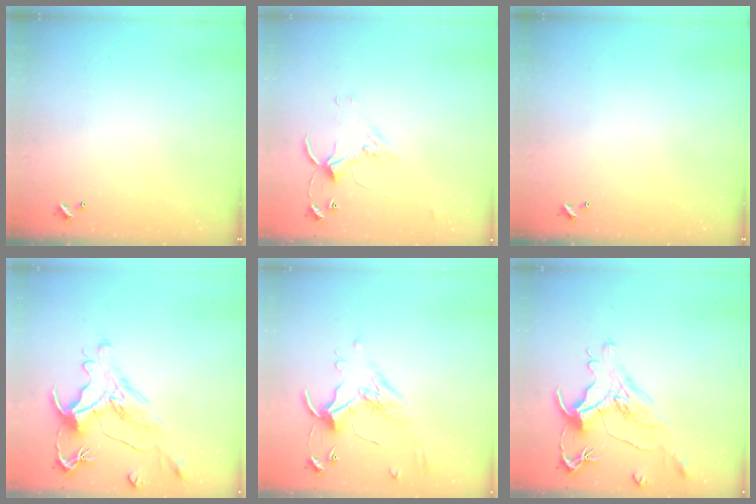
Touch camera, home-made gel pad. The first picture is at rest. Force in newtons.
{"total": 2.8, "press": 2.8, "slide": 0.4}
{"total": 0.0}
{"total": 1.3, "press": 0.1, "slide": 1.3}
{"total": 0.7, "press": 0.6, "slide": 0.4}
{"total": 1.5, "press": 0.7, "slide": 1.3}